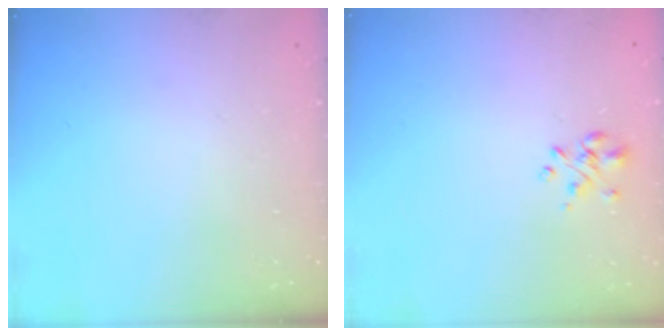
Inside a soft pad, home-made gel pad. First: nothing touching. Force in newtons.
{"total": 1.9, "press": 1.8, "slide": 0.6}